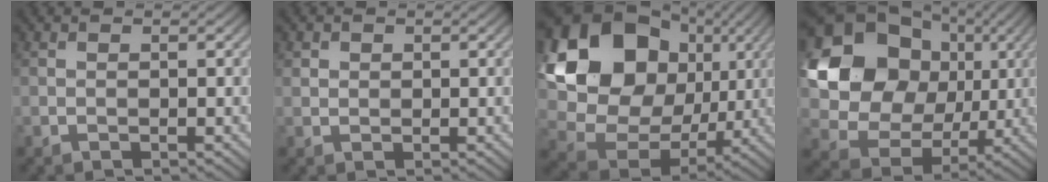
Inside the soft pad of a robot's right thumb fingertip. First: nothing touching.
{"total": 1.2, "force": [0.5, 1.0, 0.4], "torque": [-0.008, -0.001, 0.010]}
{"total": 20.1, "force": [5.3, 16.1, 10.8], "torque": [-0.271, 0.018, 0.120]}
{"total": 17.3, "force": [3.8, 14.3, 8.9], "torque": [-0.220, 0.015, 0.081]}